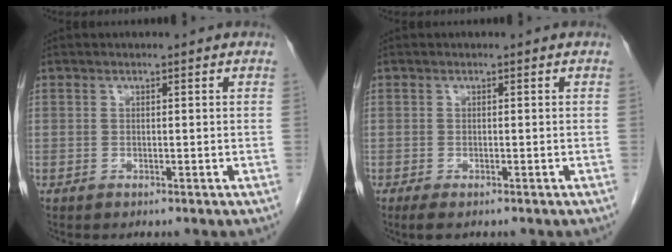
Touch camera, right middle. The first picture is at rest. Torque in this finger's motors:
{"motor_torque": [0.20, -0.36, 0.00, 0.03]}